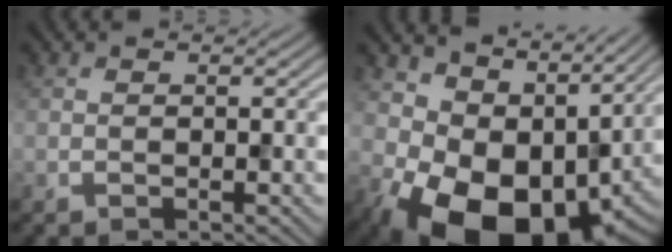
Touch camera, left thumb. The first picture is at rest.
{"total": 13.8, "force": [-0.2, 9.9, 9.7], "torque": [-0.147, -0.034, 0.009]}